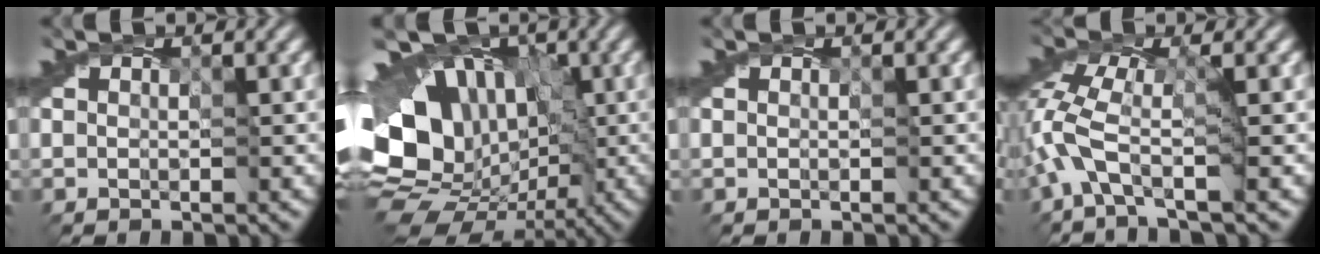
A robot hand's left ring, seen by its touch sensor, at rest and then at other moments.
{"total": 16.6, "force": [-1.1, 13.0, 10.2], "torque": [-0.187, 0.013, -0.028]}
{"total": 0.0}
{"total": 4.0, "force": [-1.4, 1.1, 3.6], "torque": [-0.091, 0.003, -0.040]}